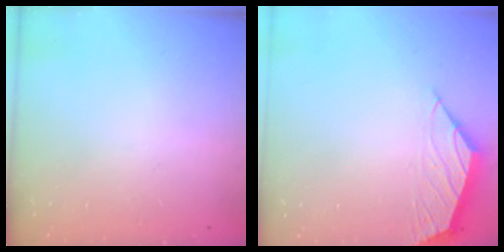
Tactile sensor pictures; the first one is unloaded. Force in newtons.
{"total": 2.1, "press": 2.0, "slide": 0.5}